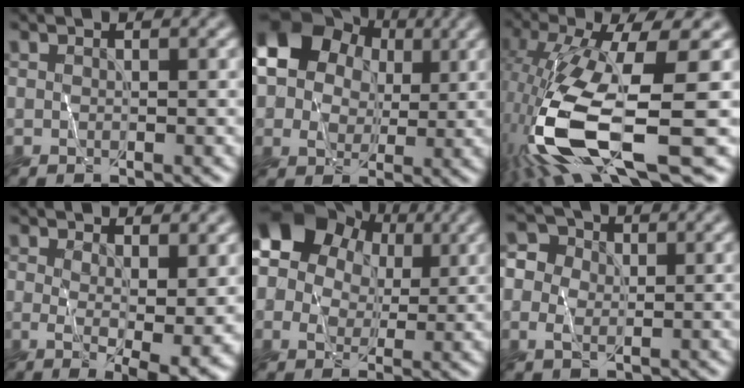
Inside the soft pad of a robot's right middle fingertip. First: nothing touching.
{"total": 11.6, "force": [4.0, 9.2, 5.9], "torque": [-0.126, 0.040, 0.069]}
{"total": 12.6, "force": [-4.4, 3.5, 11.3], "torque": [-0.245, -0.017, -0.077]}
{"total": 5.8, "force": [0.1, 1.6, 5.6], "torque": [-0.088, -0.018, 0.010]}
{"total": 9.5, "force": [3.6, 7.2, 5.0], "torque": [-0.090, 0.041, 0.040]}
{"total": 4.6, "force": [0.0, 4.2, 1.9], "torque": [-0.013, 0.020, -0.022]}